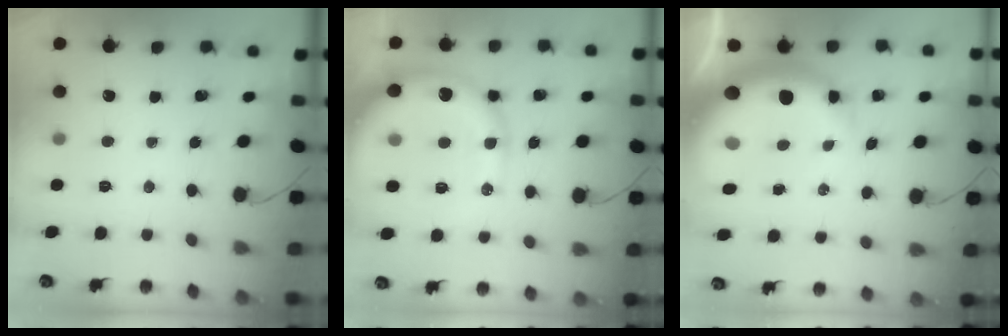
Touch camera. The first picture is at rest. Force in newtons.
{"total": 18.2, "press": 17.7, "slide": 4.2}
{"total": 10.0, "press": 9.7, "slide": 2.6}